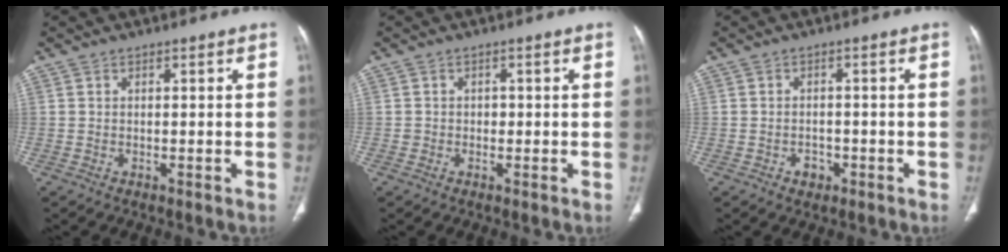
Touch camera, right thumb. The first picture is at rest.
{"total": 1.3, "force": [-0.1, 1.3, 0.4], "torque": [0.003, 0.005, 0.000]}
{"total": 2.3, "force": [-1.1, 1.8, 1.0], "torque": [-0.003, 0.009, -0.014]}